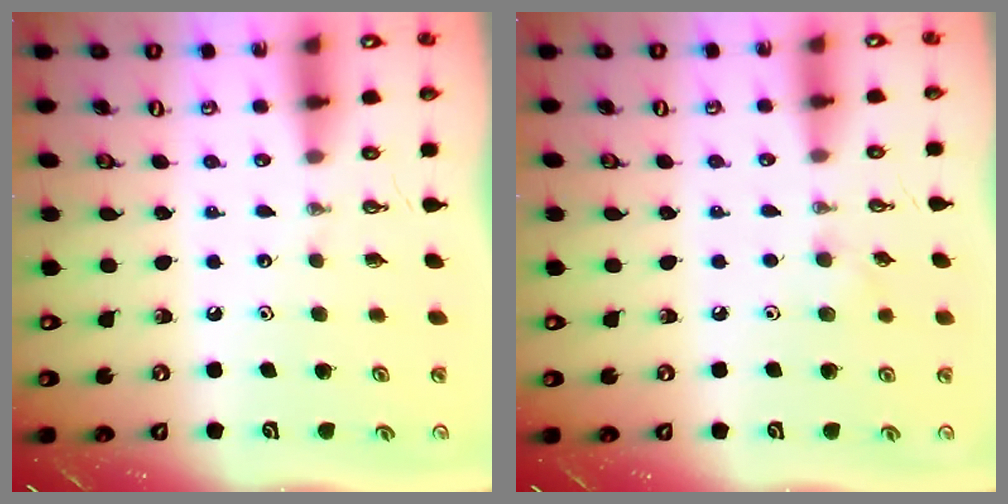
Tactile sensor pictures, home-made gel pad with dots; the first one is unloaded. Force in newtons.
{"total": 5.0, "press": 5.0, "slide": 0.8}